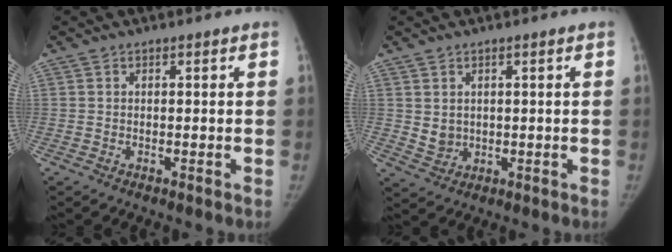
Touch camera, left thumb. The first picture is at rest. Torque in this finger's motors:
{"motor_torque": [-0.01, 0.00, 0.42, -0.43, 0.01]}